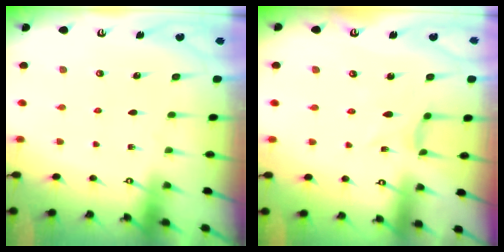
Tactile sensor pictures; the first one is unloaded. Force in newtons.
{"total": 1.8, "press": 1.8, "slide": 0.3}